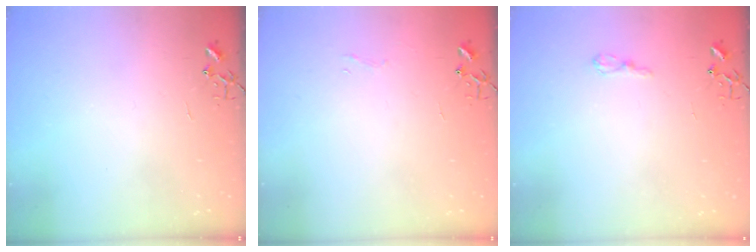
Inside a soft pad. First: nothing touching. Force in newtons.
{"total": 3.3, "press": 3.3, "slide": 0.3}
{"total": 7.3, "press": 7.3, "slide": 0.9}